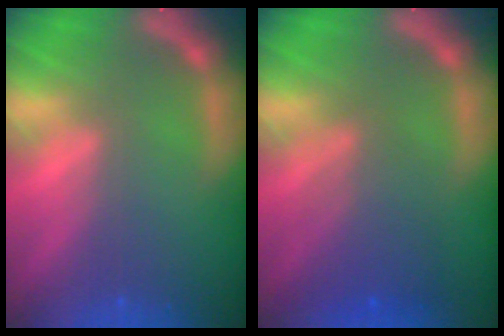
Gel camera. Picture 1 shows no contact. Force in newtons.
{"total": 4.5}